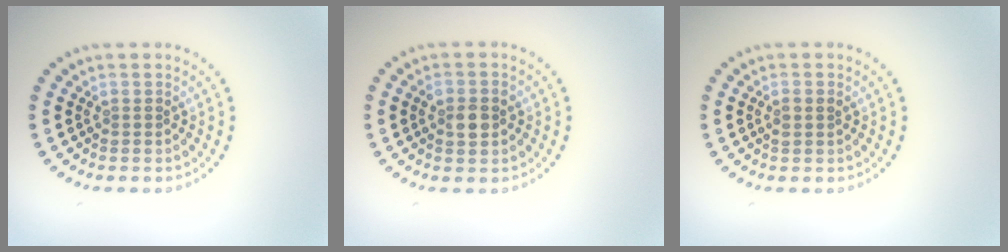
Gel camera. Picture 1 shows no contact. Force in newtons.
{"total": 2.5, "press": 2.5, "slide": 0.3}
{"total": 1.0, "press": 1.0, "slide": 0.1}